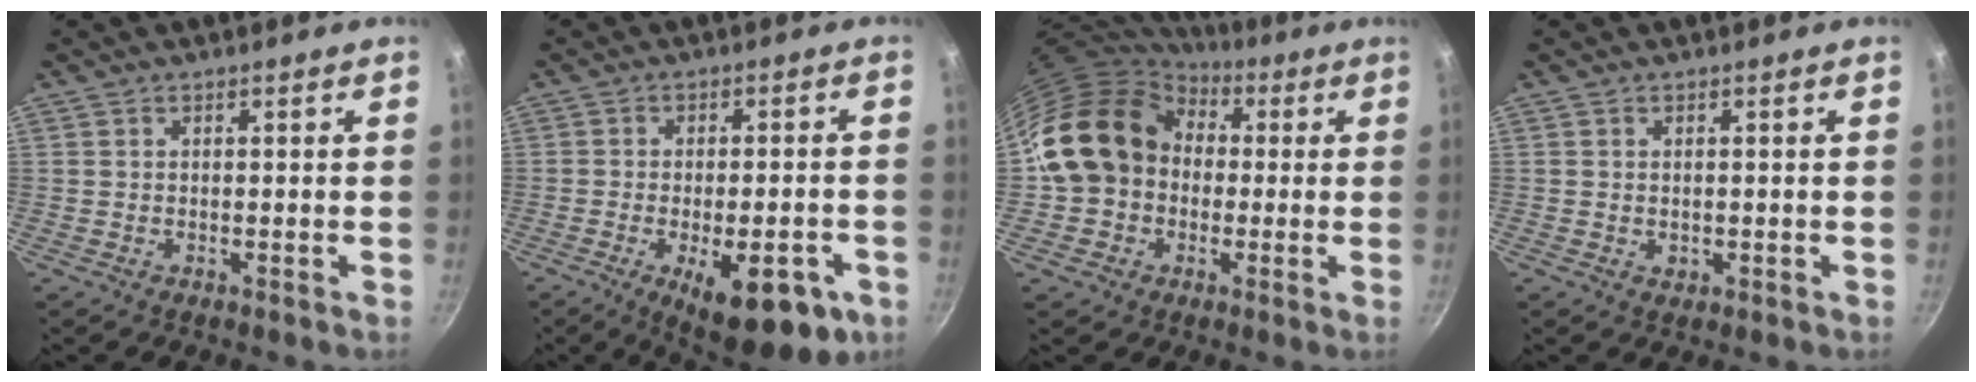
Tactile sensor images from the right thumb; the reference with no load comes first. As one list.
[{"total": 15.0, "force": [-6.3, 6.1, 12.2], "torque": [-0.136, 0.011, -0.077]}, {"total": 16.6, "force": [1.9, 13.8, 9.1], "torque": [-0.139, 0.039, 0.025]}, {"total": 1.2, "force": [-0.1, 1.0, 0.7], "torque": [-0.009, 0.000, -0.001]}]